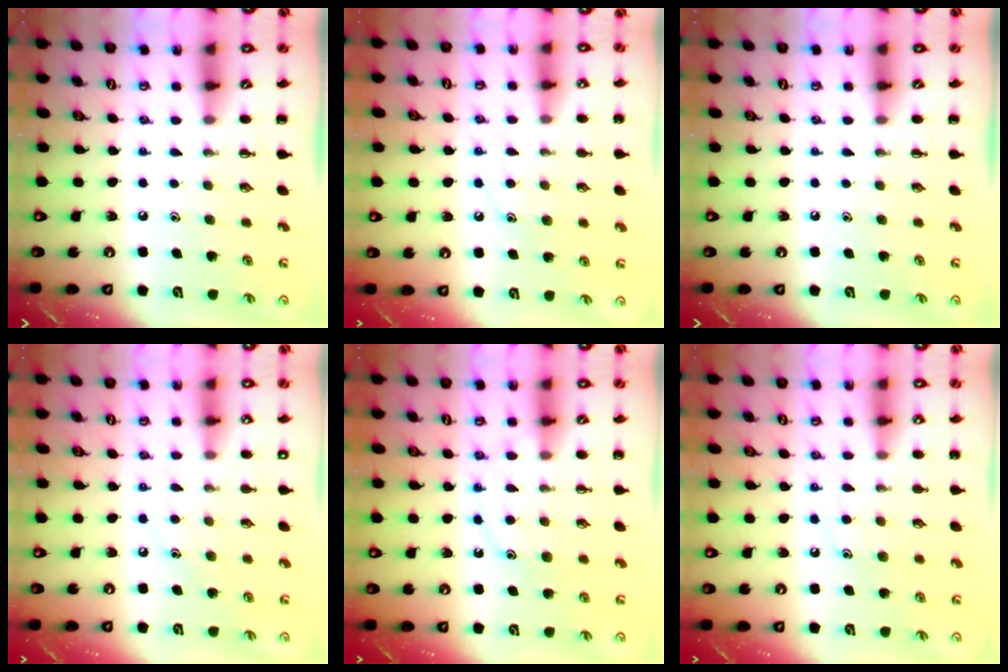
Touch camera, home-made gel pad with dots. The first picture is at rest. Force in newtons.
{"total": 7.0, "press": 6.9, "slide": 1.1}
{"total": 0.0}
{"total": 8.7, "press": 8.5, "slide": 1.7}
{"total": 11.1, "press": 11.1, "slide": 0.5}
{"total": 8.4, "press": 8.4, "slide": 1.2}